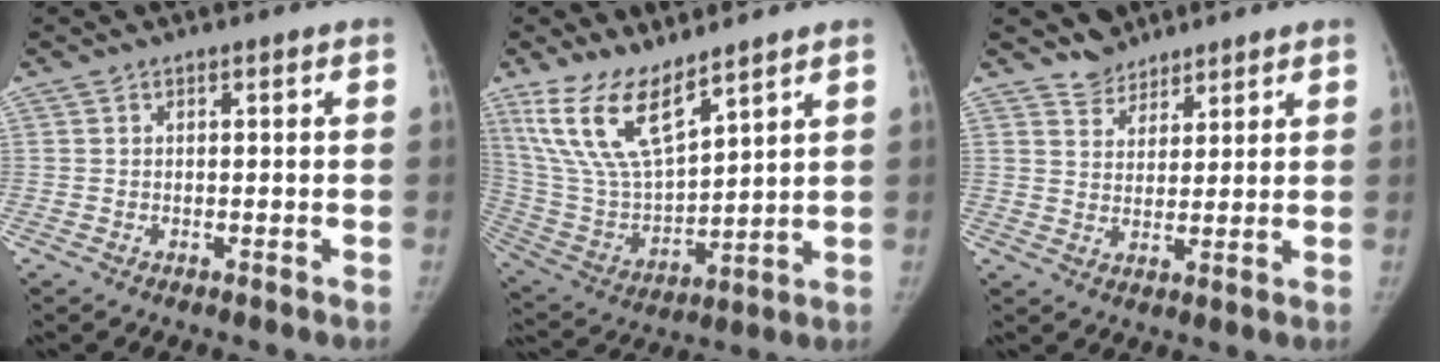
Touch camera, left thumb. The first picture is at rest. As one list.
[{"total": 15.2, "force": [10.4, 5.2, 9.8], "torque": [-0.181, -0.054, 0.222]}, {"total": 4.6, "force": [4.0, 2.3, -0.4], "torque": [0.034, -0.033, 0.069]}]